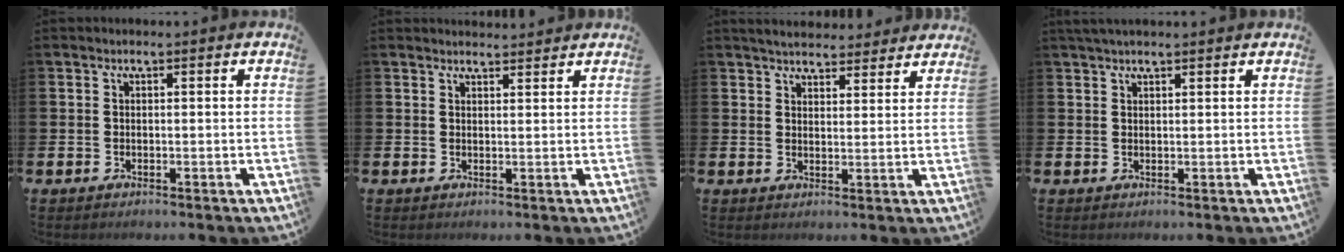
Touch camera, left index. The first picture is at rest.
{"total": 2.1, "force": [2.0, 0.2, -0.1], "torque": [0.009, -0.013, 0.035]}
{"total": 4.2, "force": [4.1, 0.7, 0.3], "torque": [-0.016, -0.021, 0.074]}
{"total": 1.9, "force": [1.7, 0.3, 0.7], "torque": [-0.016, 0.003, 0.032]}